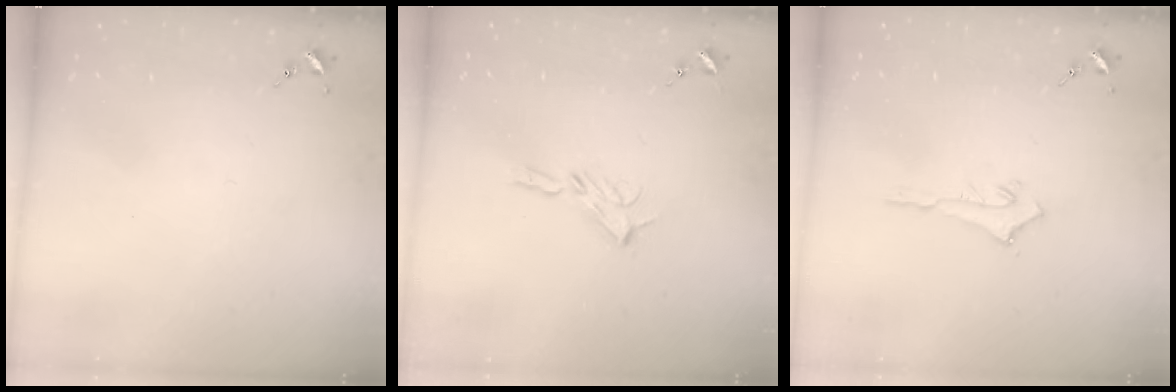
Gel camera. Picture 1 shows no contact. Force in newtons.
{"total": 5.4, "press": 5.4, "slide": 0.5}
{"total": 2.7, "press": 2.7, "slide": 0.2}